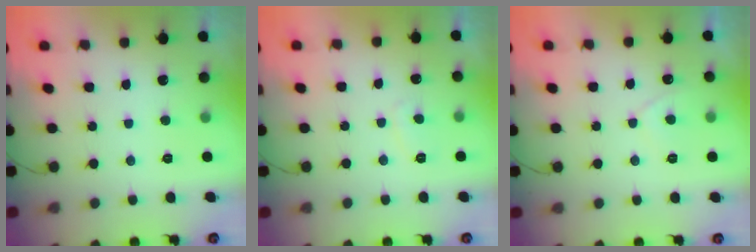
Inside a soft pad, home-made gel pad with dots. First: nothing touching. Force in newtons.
{"total": 2.7, "press": 2.6, "slide": 0.7}
{"total": 2.2, "press": 2.2, "slide": 0.5}